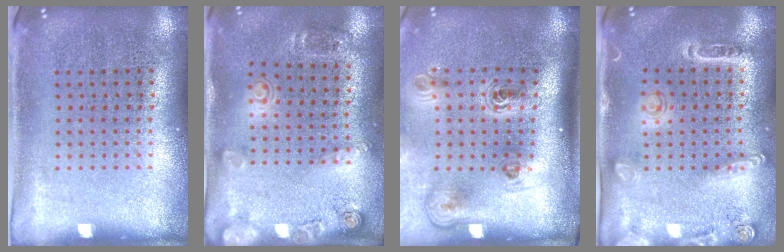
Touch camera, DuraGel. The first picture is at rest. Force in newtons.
{"total": 1.9, "press": 1.2, "slide": 1.4}
{"total": 2.3, "press": 1.5, "slide": 1.7}
{"total": 1.7, "press": 1.5, "slide": 0.8}